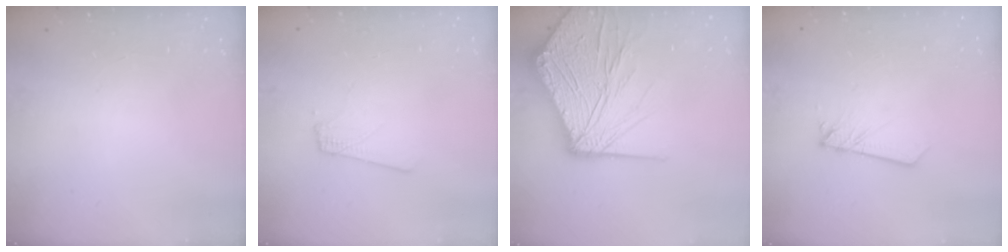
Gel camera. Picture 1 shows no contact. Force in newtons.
{"total": 1.8, "press": 1.8, "slide": 0.1}
{"total": 21.9, "press": 21.7, "slide": 2.3}
{"total": 2.4, "press": 2.4, "slide": 0.1}